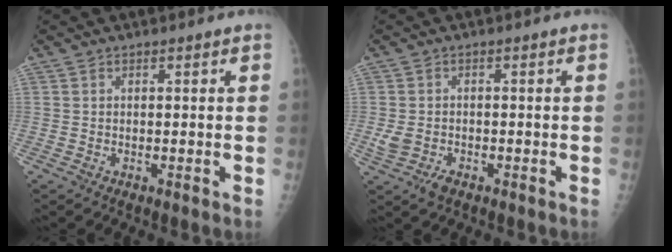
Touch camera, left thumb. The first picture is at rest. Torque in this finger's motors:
{"motor_torque": [0.00, 0.00, 0.00, 0.00, 0.03]}